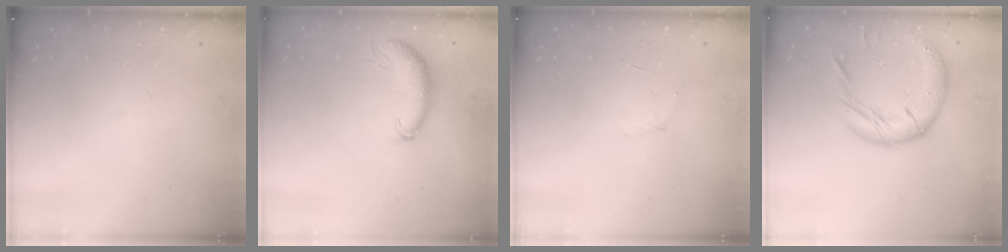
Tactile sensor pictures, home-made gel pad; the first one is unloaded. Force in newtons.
{"total": 8.7, "press": 8.6, "slide": 1.2}
{"total": 3.8, "press": 3.6, "slide": 1.1}
{"total": 15.8, "press": 15.7, "slide": 1.7}